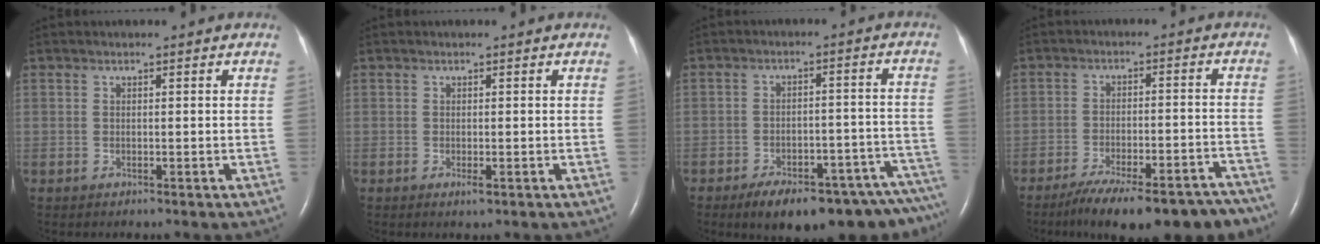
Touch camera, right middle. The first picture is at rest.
{"total": 0.9, "force": [-0.4, 0.2, 0.8], "torque": [-0.015, -0.003, -0.006]}
{"total": 18.6, "force": [-15.2, 4.7, 9.6], "torque": [-0.068, 0.027, -0.192]}
{"total": 20.0, "force": [-16.7, 4.9, 9.9], "torque": [-0.112, 0.005, -0.228]}